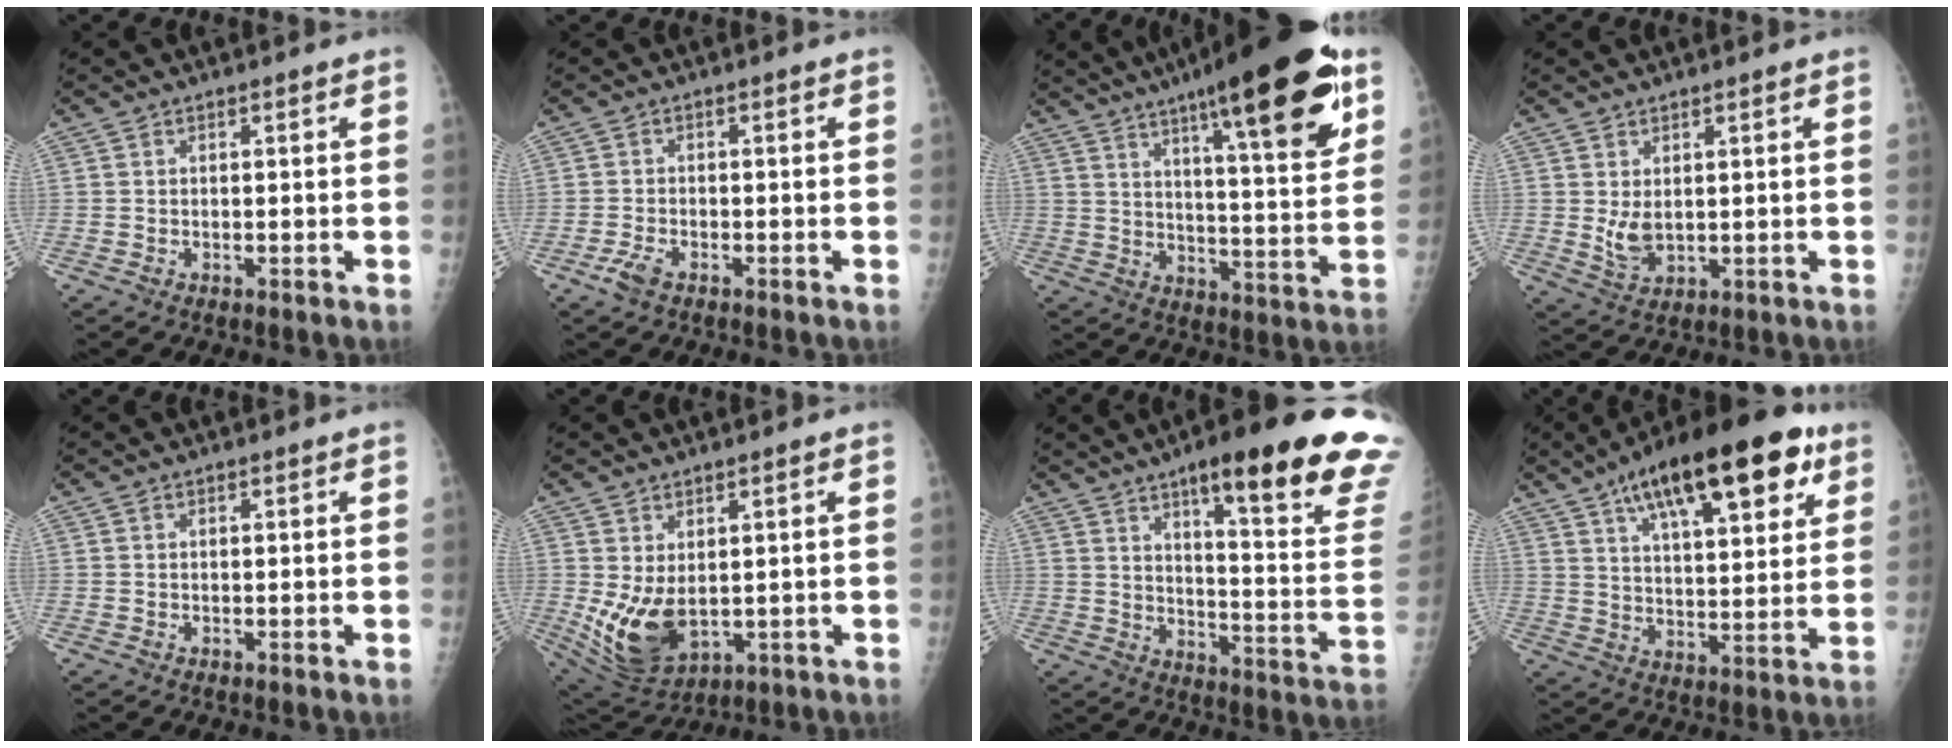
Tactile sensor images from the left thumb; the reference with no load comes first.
{"total": 2.9, "force": [-1.8, 1.3, 1.8], "torque": [-0.045, 0.005, -0.035]}
{"total": 24.6, "force": [13.6, 5.4, 19.8], "torque": [-0.272, -0.041, 0.200]}
{"total": 4.2, "force": [0.8, 2.3, 3.4], "torque": [-0.054, -0.012, 0.025]}
{"total": 0.0}
{"total": 10.1, "force": [0.1, 6.1, 8.1], "torque": [-0.138, -0.018, 0.028]}
{"total": 26.2, "force": [16.7, 4.4, 19.8], "torque": [-0.227, -0.065, 0.224]}
{"total": 22.9, "force": [12.0, 8.5, 17.6], "torque": [-0.248, -0.015, 0.185]}